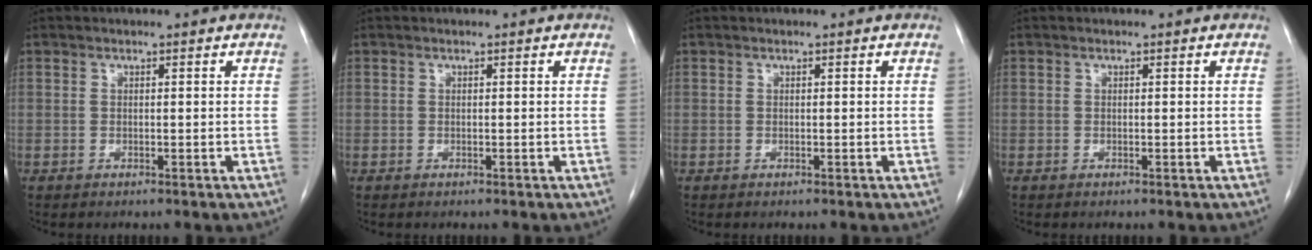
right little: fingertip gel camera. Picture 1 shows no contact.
{"total": 0.0}
{"total": 0.0}
{"total": 0.0}